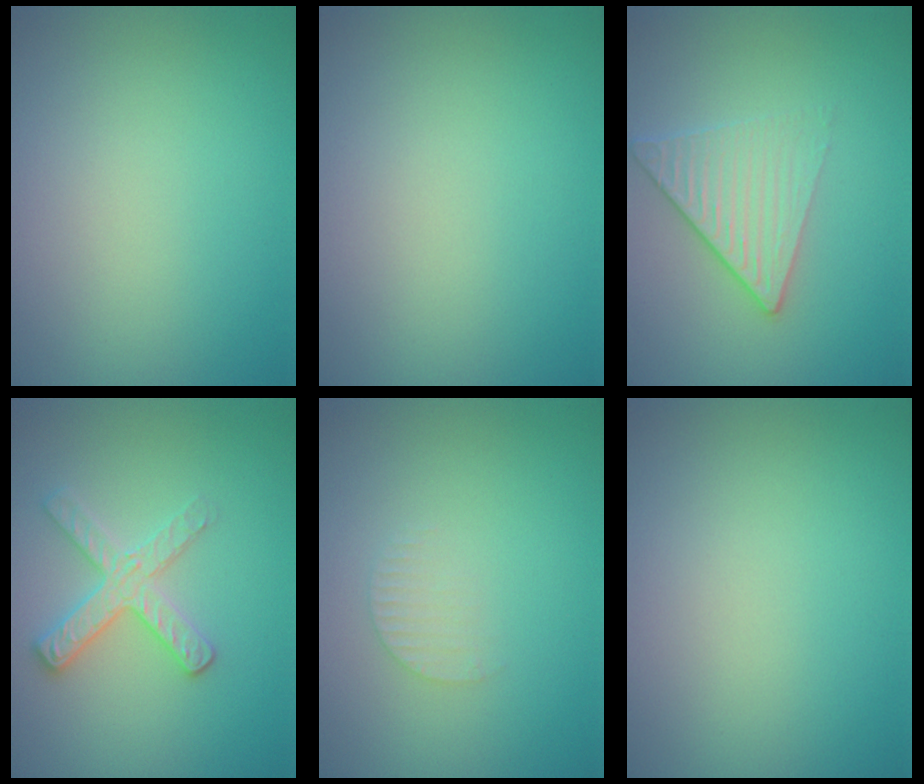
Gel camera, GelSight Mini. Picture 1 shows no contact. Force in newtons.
{"total": 0.0}
{"total": 3.4, "press": 2.8, "slide": 1.9}
{"total": 2.9, "press": 2.8, "slide": 0.8}
{"total": 1.3, "press": 1.2, "slide": 0.4}
{"total": 0.0}